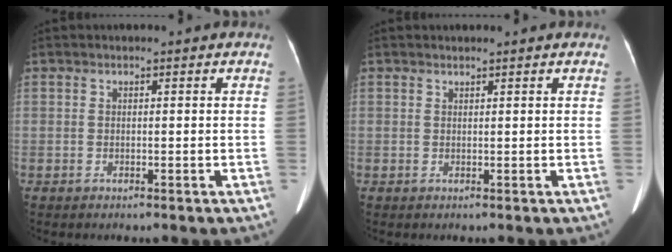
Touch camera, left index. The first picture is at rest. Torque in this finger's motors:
{"motor_torque": [-0.05, -0.04, 0.01, -0.01]}